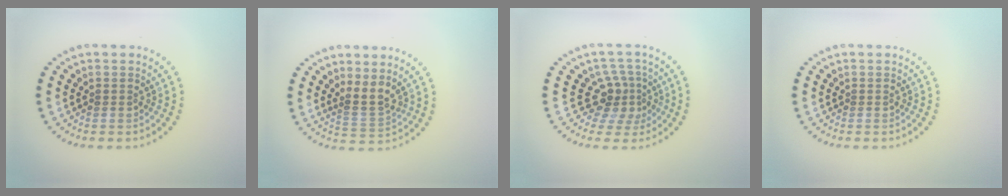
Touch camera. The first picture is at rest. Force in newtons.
{"total": 2.3, "press": 1.8, "slide": 1.4}
{"total": 3.2, "press": 2.3, "slide": 2.2}
{"total": 0.0}